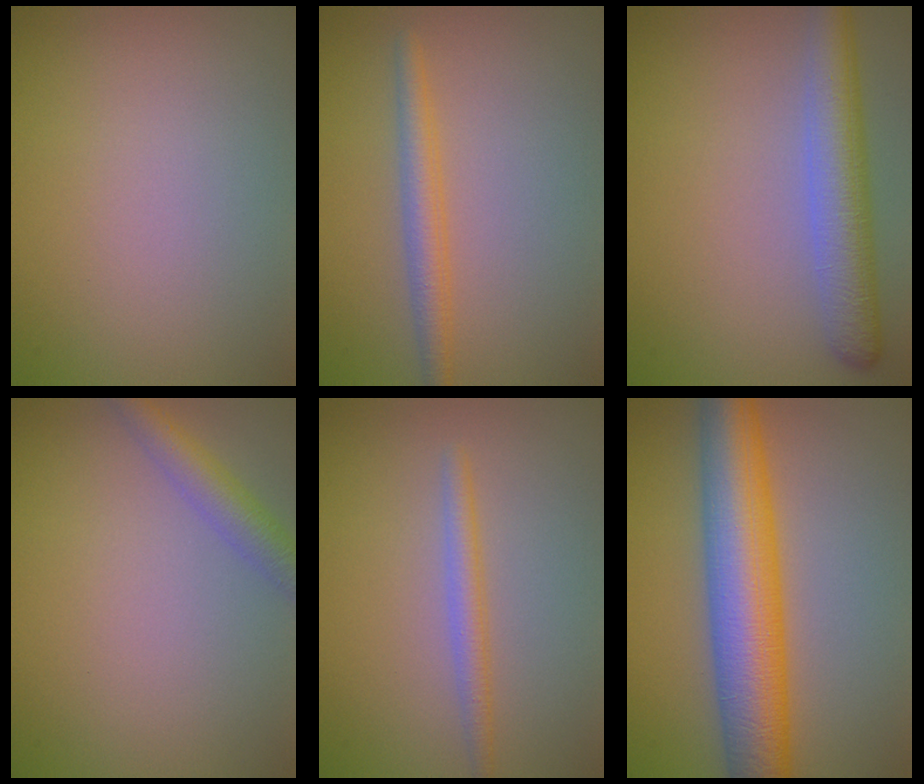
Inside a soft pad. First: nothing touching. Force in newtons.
{"total": 2.4, "press": 2.4, "slide": 0.1}
{"total": 5.2, "press": 5.2, "slide": 0.2}
{"total": 2.7, "press": 2.7, "slide": 0.2}
{"total": 1.9, "press": 1.9, "slide": 0.1}
{"total": 9.3, "press": 9.3, "slide": 0.1}